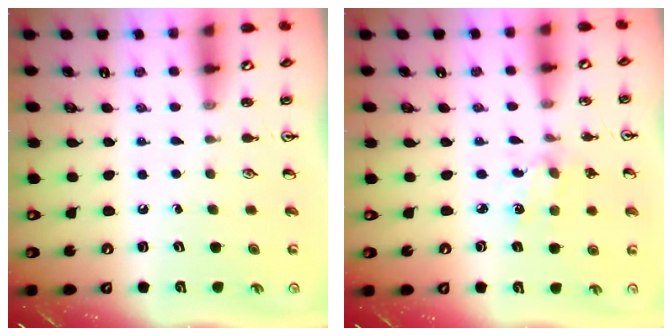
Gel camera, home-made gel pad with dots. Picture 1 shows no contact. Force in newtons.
{"total": 2.0, "press": 2.0, "slide": 0.2}